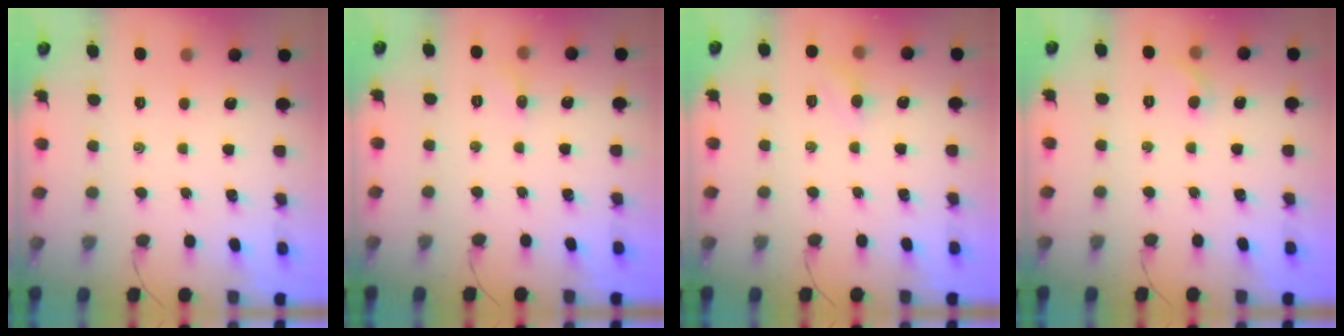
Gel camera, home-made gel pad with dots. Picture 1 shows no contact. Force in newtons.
{"total": 3.9, "press": 3.7, "slide": 1.3}
{"total": 4.5, "press": 4.3, "slide": 1.2}
{"total": 4.7, "press": 4.3, "slide": 1.7}